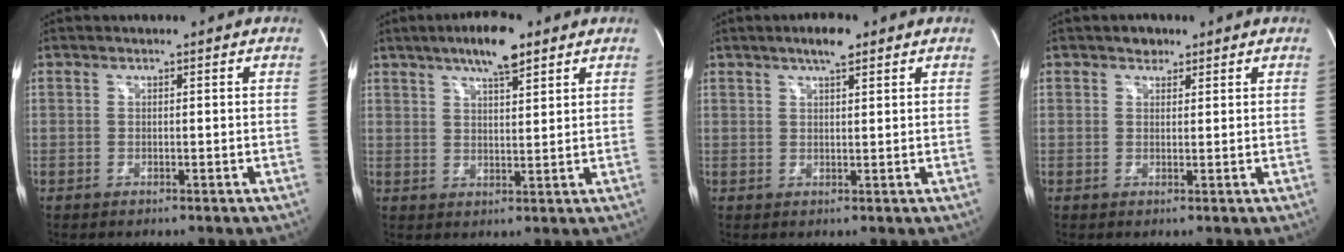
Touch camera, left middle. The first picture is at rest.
{"total": 7.5, "force": [5.1, 1.4, 5.4], "torque": [-0.098, 0.007, 0.083]}
{"total": 3.8, "force": [2.6, 0.7, 2.7], "torque": [-0.051, 0.005, 0.043]}
{"total": 1.8, "force": [1.3, 1.1, 0.5], "torque": [-0.009, 0.000, 0.018]}